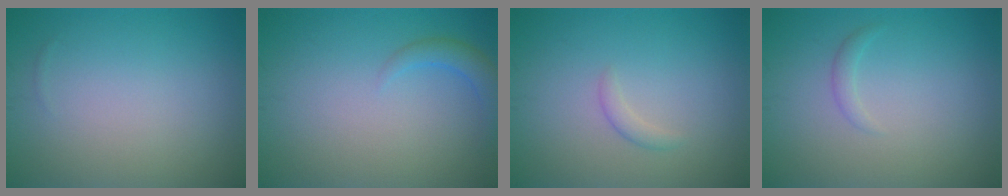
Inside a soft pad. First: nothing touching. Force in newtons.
{"total": 2.0, "press": 1.9, "slide": 0.1}
{"total": 1.0, "press": 1.0, "slide": 0.1}
{"total": 0.9, "press": 0.9, "slide": 0.0}